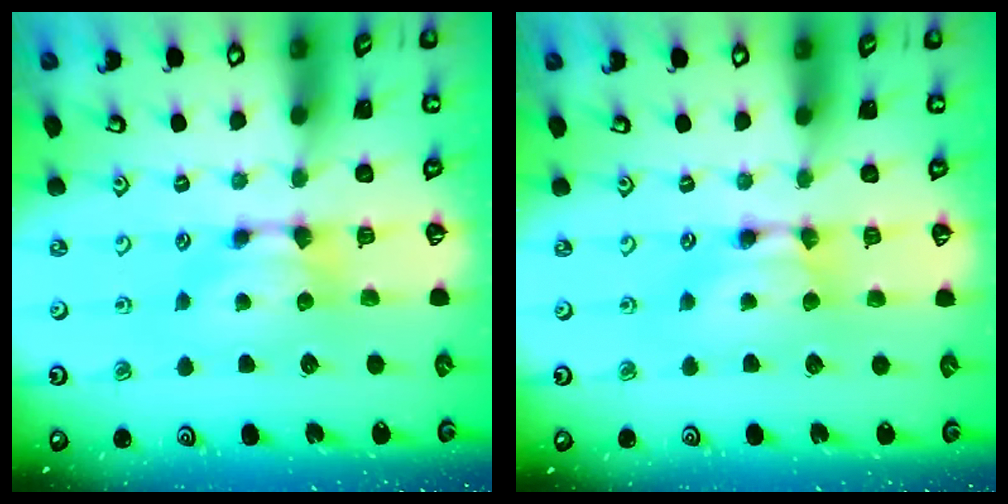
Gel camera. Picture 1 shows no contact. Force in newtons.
{"total": 1.5, "press": 1.5, "slide": 0.2}